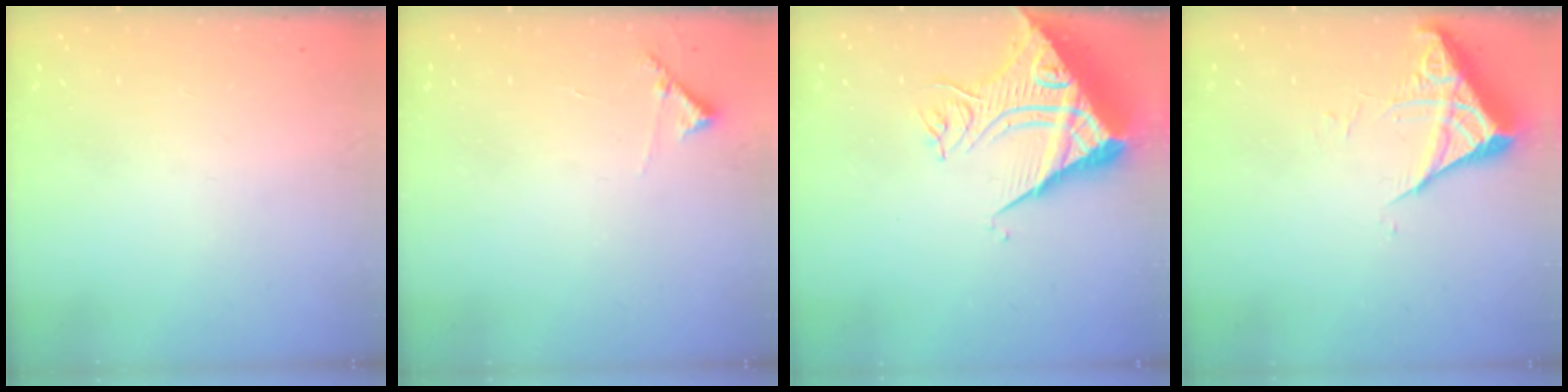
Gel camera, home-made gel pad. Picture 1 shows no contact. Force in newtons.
{"total": 5.7, "press": 5.7, "slide": 0.3}
{"total": 12.0, "press": 11.9, "slide": 0.7}
{"total": 5.4, "press": 5.3, "slide": 0.6}